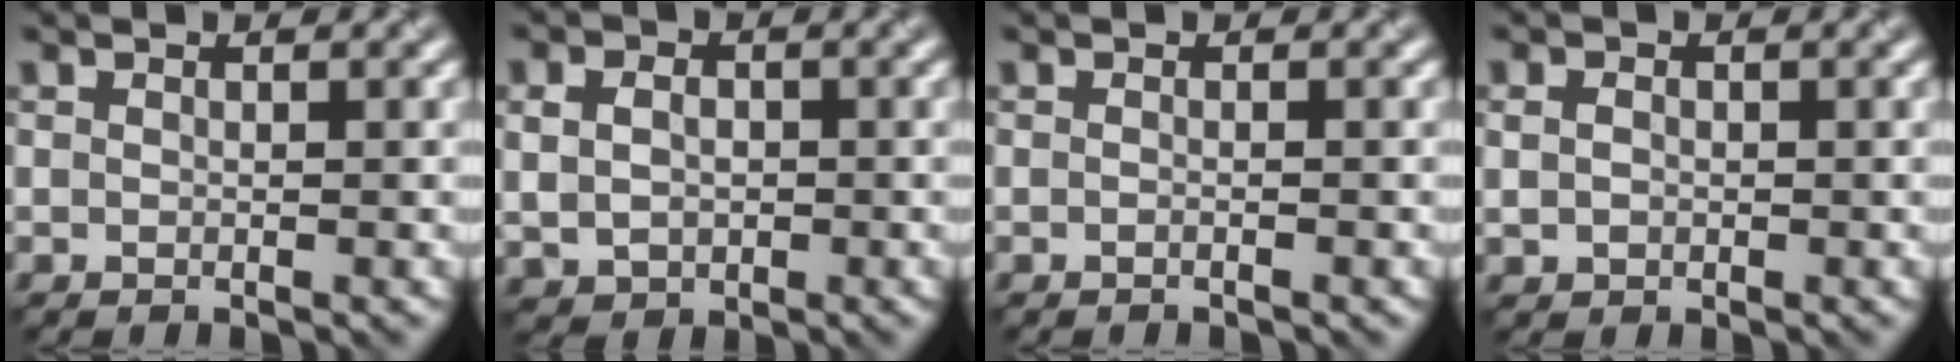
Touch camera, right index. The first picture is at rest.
{"total": 3.9, "force": [0.3, 3.2, 2.2], "torque": [-0.038, 0.006, -0.004]}
{"total": 0.7, "force": [-0.3, 0.3, 0.6], "torque": [-0.008, -0.007, -0.013]}
{"total": 1.4, "force": [0.1, 1.2, 0.8], "torque": [-0.014, -0.001, 0.003]}